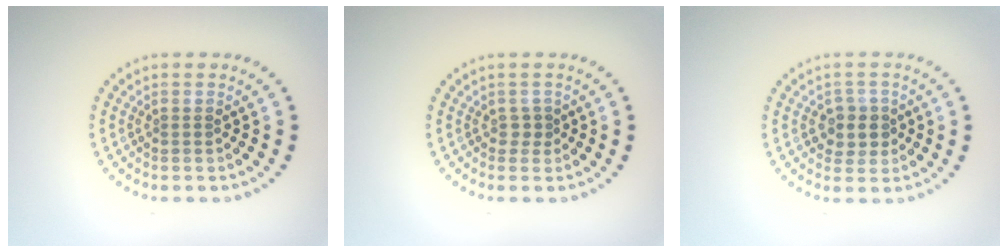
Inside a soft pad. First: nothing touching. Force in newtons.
{"total": 0.8, "press": 0.7, "slide": 0.4}
{"total": 2.4, "press": 2.3, "slide": 0.8}